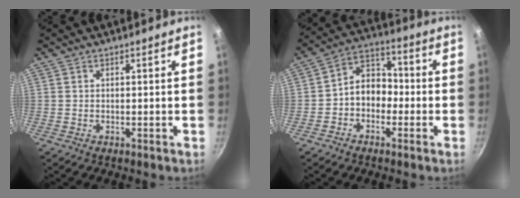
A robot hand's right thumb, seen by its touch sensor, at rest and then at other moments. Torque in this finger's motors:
{"motor_torque": [0.03, 0.20, 0.14, 0.09, 0.02]}